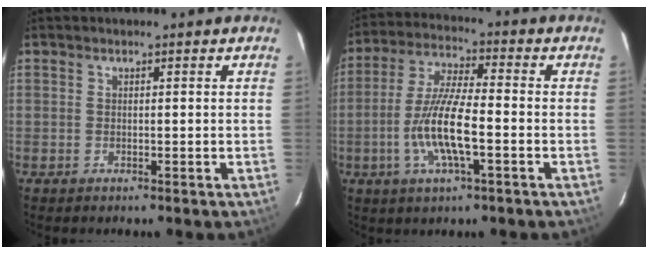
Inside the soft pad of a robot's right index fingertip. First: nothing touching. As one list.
[{"total": 11.6, "force": [-3.4, 2.4, 10.9], "torque": [-0.223, -0.003, -0.065]}]